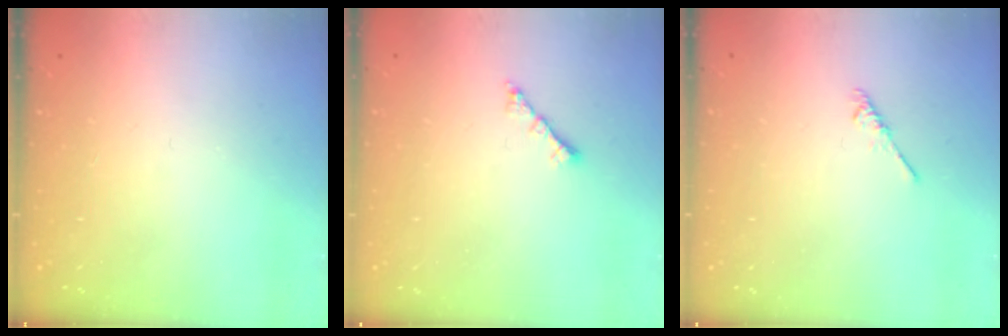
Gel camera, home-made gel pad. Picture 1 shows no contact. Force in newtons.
{"total": 2.0, "press": 1.9, "slide": 0.5}
{"total": 1.9, "press": 1.8, "slide": 0.5}